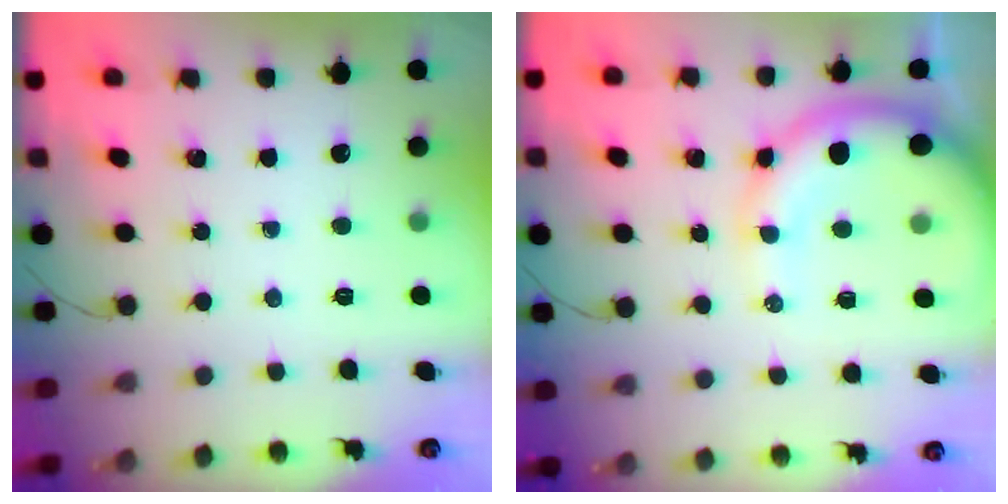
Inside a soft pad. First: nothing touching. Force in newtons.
{"total": 12.7, "press": 12.4, "slide": 2.7}